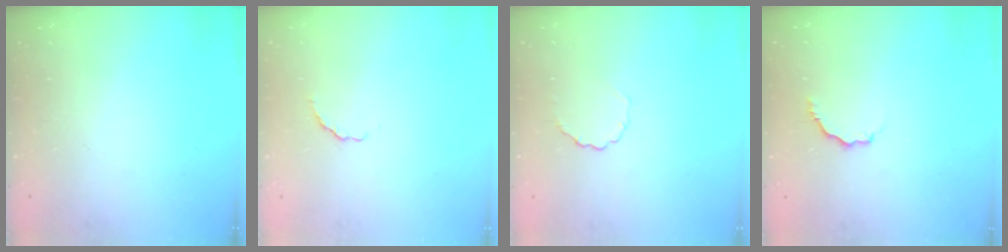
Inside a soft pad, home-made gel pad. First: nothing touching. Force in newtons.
{"total": 1.8, "press": 1.6, "slide": 0.8}
{"total": 2.7, "press": 2.5, "slide": 1.0}
{"total": 4.3, "press": 4.3, "slide": 0.7}